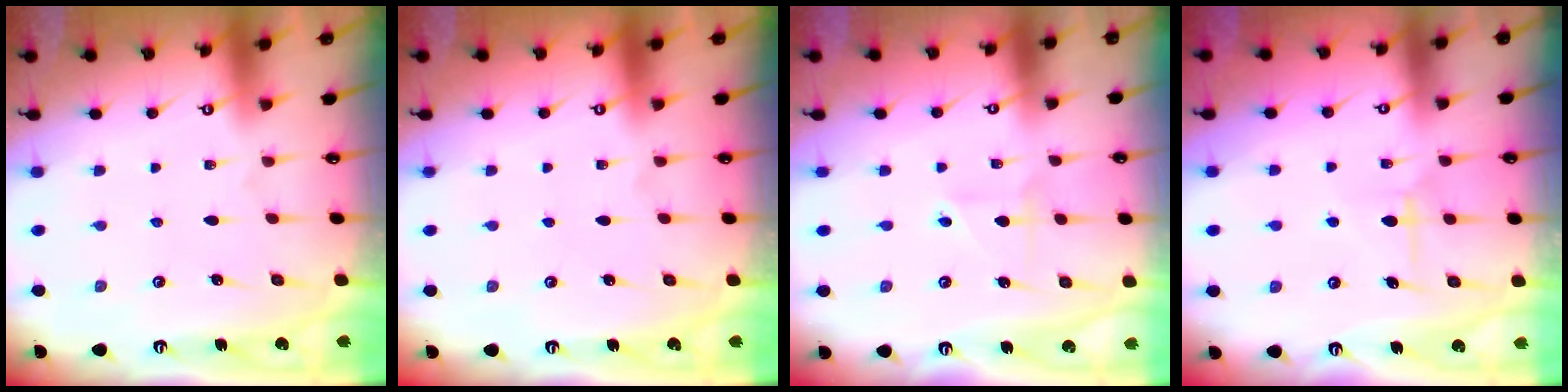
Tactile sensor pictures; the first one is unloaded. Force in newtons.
{"total": 0.0}
{"total": 3.4, "press": 3.4, "slide": 0.4}
{"total": 6.7, "press": 6.7, "slide": 0.6}